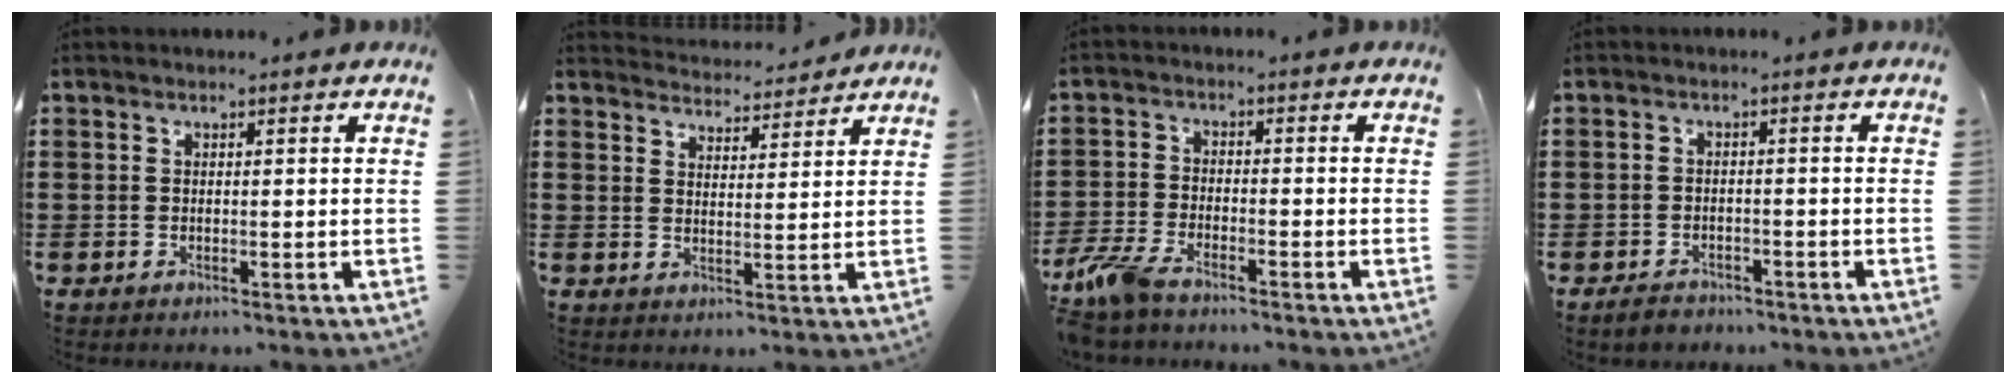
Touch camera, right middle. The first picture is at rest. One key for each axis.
{"total": 3.7, "fx": 3.7, "fy": 0.1, "fz": -0.7, "tx": 0.000, "ty": -0.029, "tz": 0.065}
{"total": 5.1, "fx": -4.3, "fy": 1.0, "fz": 2.7, "tx": -0.086, "ty": -0.013, "tz": -0.091}
{"total": 2.0, "fx": -1.9, "fy": 0.8, "fz": 0.1, "tx": -0.006, "ty": 0.000, "tz": -0.041}